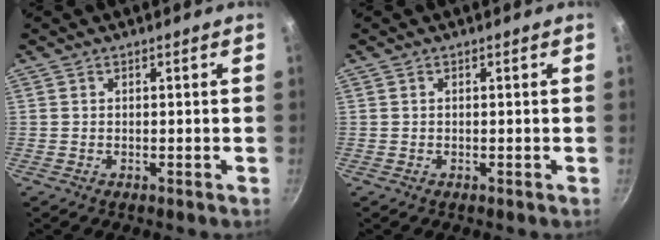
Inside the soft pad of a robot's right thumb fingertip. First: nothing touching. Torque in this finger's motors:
{"motor_torque": [-0.22, 0.02, -0.52, 0.09, 0.02]}